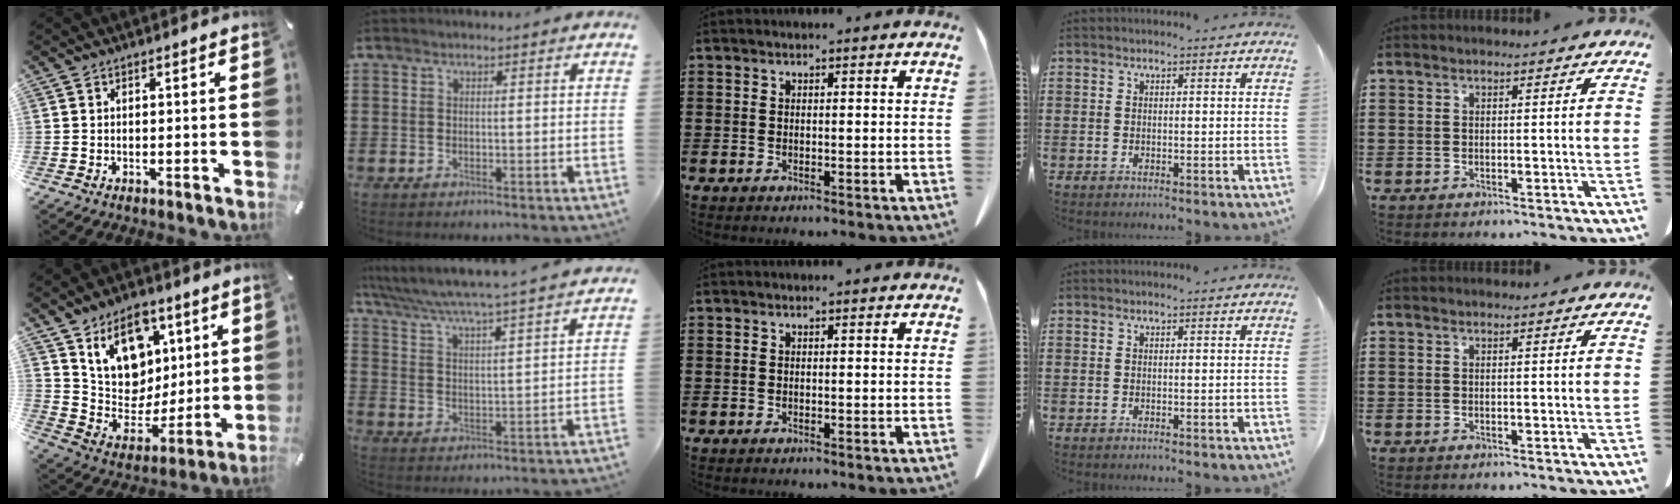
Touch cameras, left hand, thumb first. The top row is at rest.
{"thumb": {"total": 15.1, "force": [7.6, 11.6, 5.9], "torque": [-0.097, -0.049, 0.151]}, "index": {"total": 4.4, "force": [4.0, -0.8, 1.6], "torque": [-0.053, -0.039, 0.058]}}